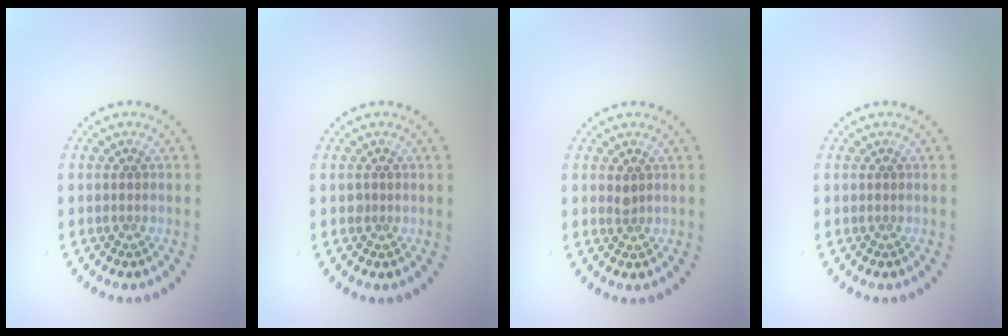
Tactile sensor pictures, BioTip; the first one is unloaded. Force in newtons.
{"total": 0.5, "press": 0.4, "slide": 0.4}
{"total": 0.6, "press": 0.5, "slide": 0.3}
{"total": 0.0}